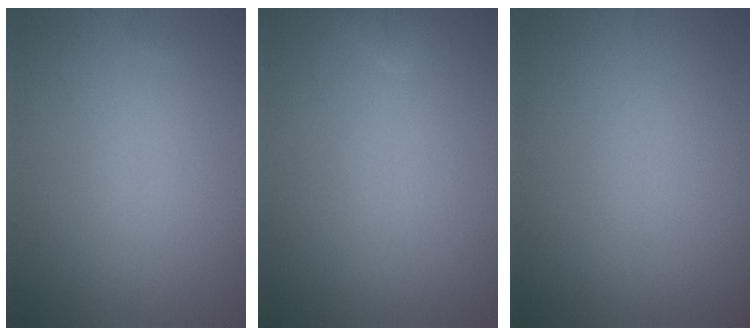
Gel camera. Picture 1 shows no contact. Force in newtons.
{"total": 0.8, "press": 0.8, "slide": 0.1}
{"total": 0.0}